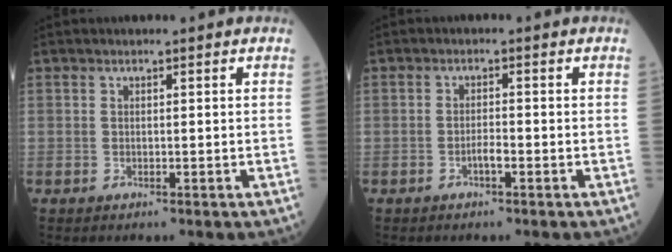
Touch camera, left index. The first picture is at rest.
{"total": 1.6, "force": [-0.9, 0.2, 1.3], "torque": [-0.023, 0.001, -0.018]}